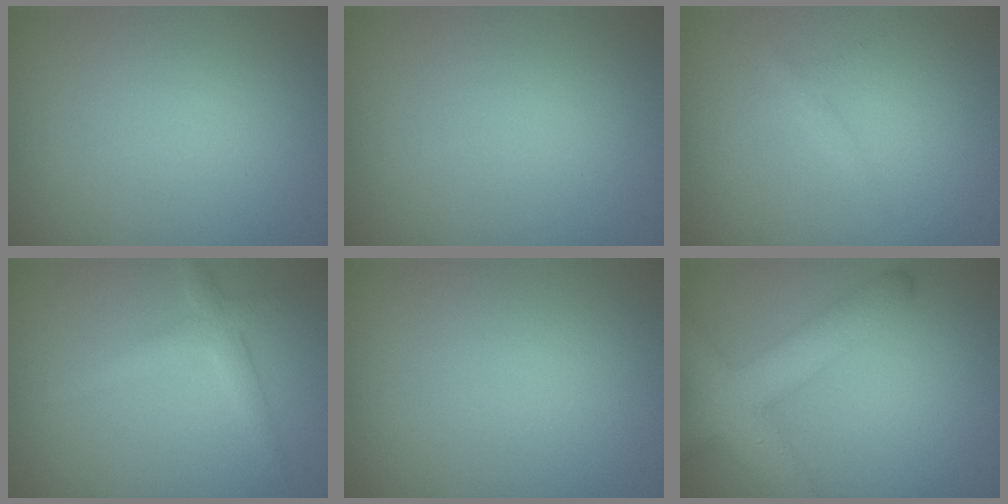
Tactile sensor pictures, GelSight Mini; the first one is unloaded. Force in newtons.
{"total": 0.0}
{"total": 0.9, "press": 0.9, "slide": 0.0}
{"total": 2.4, "press": 2.4, "slide": 0.1}
{"total": 0.0}
{"total": 7.0, "press": 7.0, "slide": 0.4}